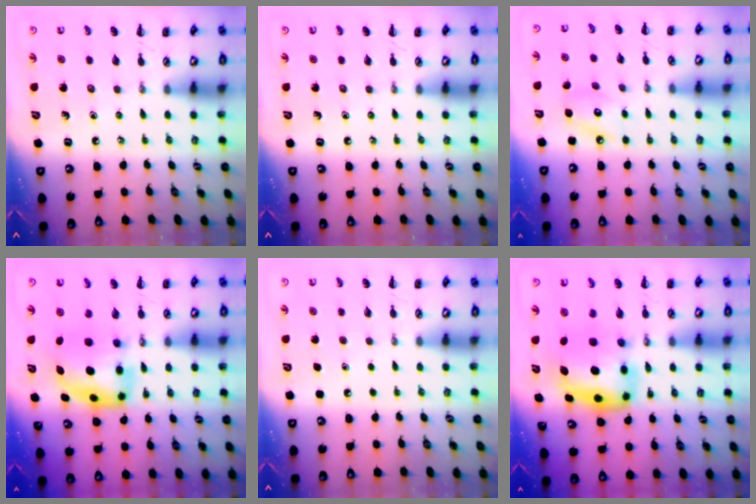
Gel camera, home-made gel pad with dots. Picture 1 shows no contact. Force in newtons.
{"total": 0.0}
{"total": 5.8, "press": 5.8, "slide": 0.4}
{"total": 5.7, "press": 5.6, "slide": 1.2}
{"total": 1.6, "press": 1.6, "slide": 0.1}
{"total": 6.0, "press": 5.8, "slide": 1.4}